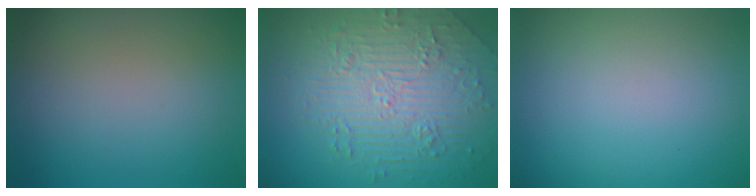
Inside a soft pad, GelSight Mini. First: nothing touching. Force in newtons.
{"total": 5.3, "press": 5.0, "slide": 1.6}
{"total": 0.0}